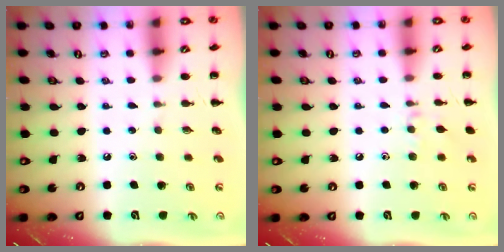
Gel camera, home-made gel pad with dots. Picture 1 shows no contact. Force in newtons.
{"total": 5.7, "press": 5.5, "slide": 1.4}